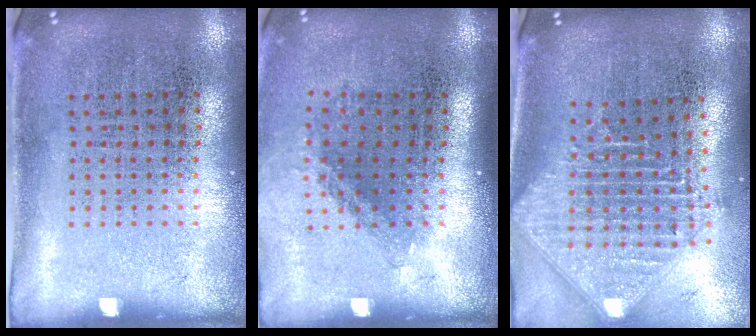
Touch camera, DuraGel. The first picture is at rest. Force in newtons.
{"total": 1.4, "press": 1.0, "slide": 1.0}
{"total": 2.4, "press": 1.8, "slide": 1.5}